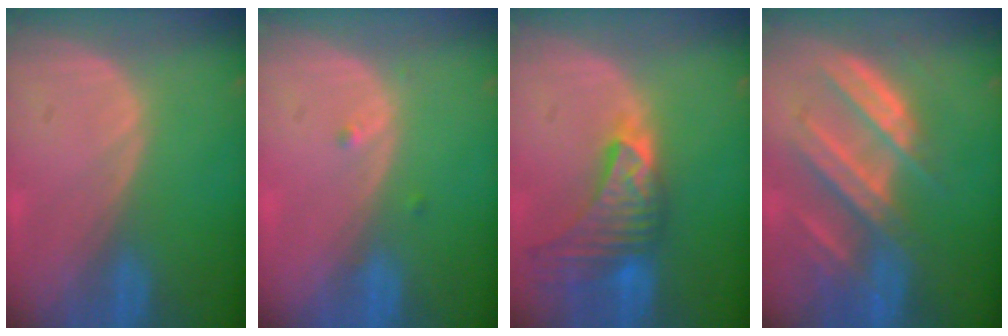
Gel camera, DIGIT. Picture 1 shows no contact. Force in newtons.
{"total": 1.0, "press": 0.8, "slide": 0.6}
{"total": 9.1, "press": 8.2, "slide": 3.9}
{"total": 9.1, "press": 8.3, "slide": 3.8}